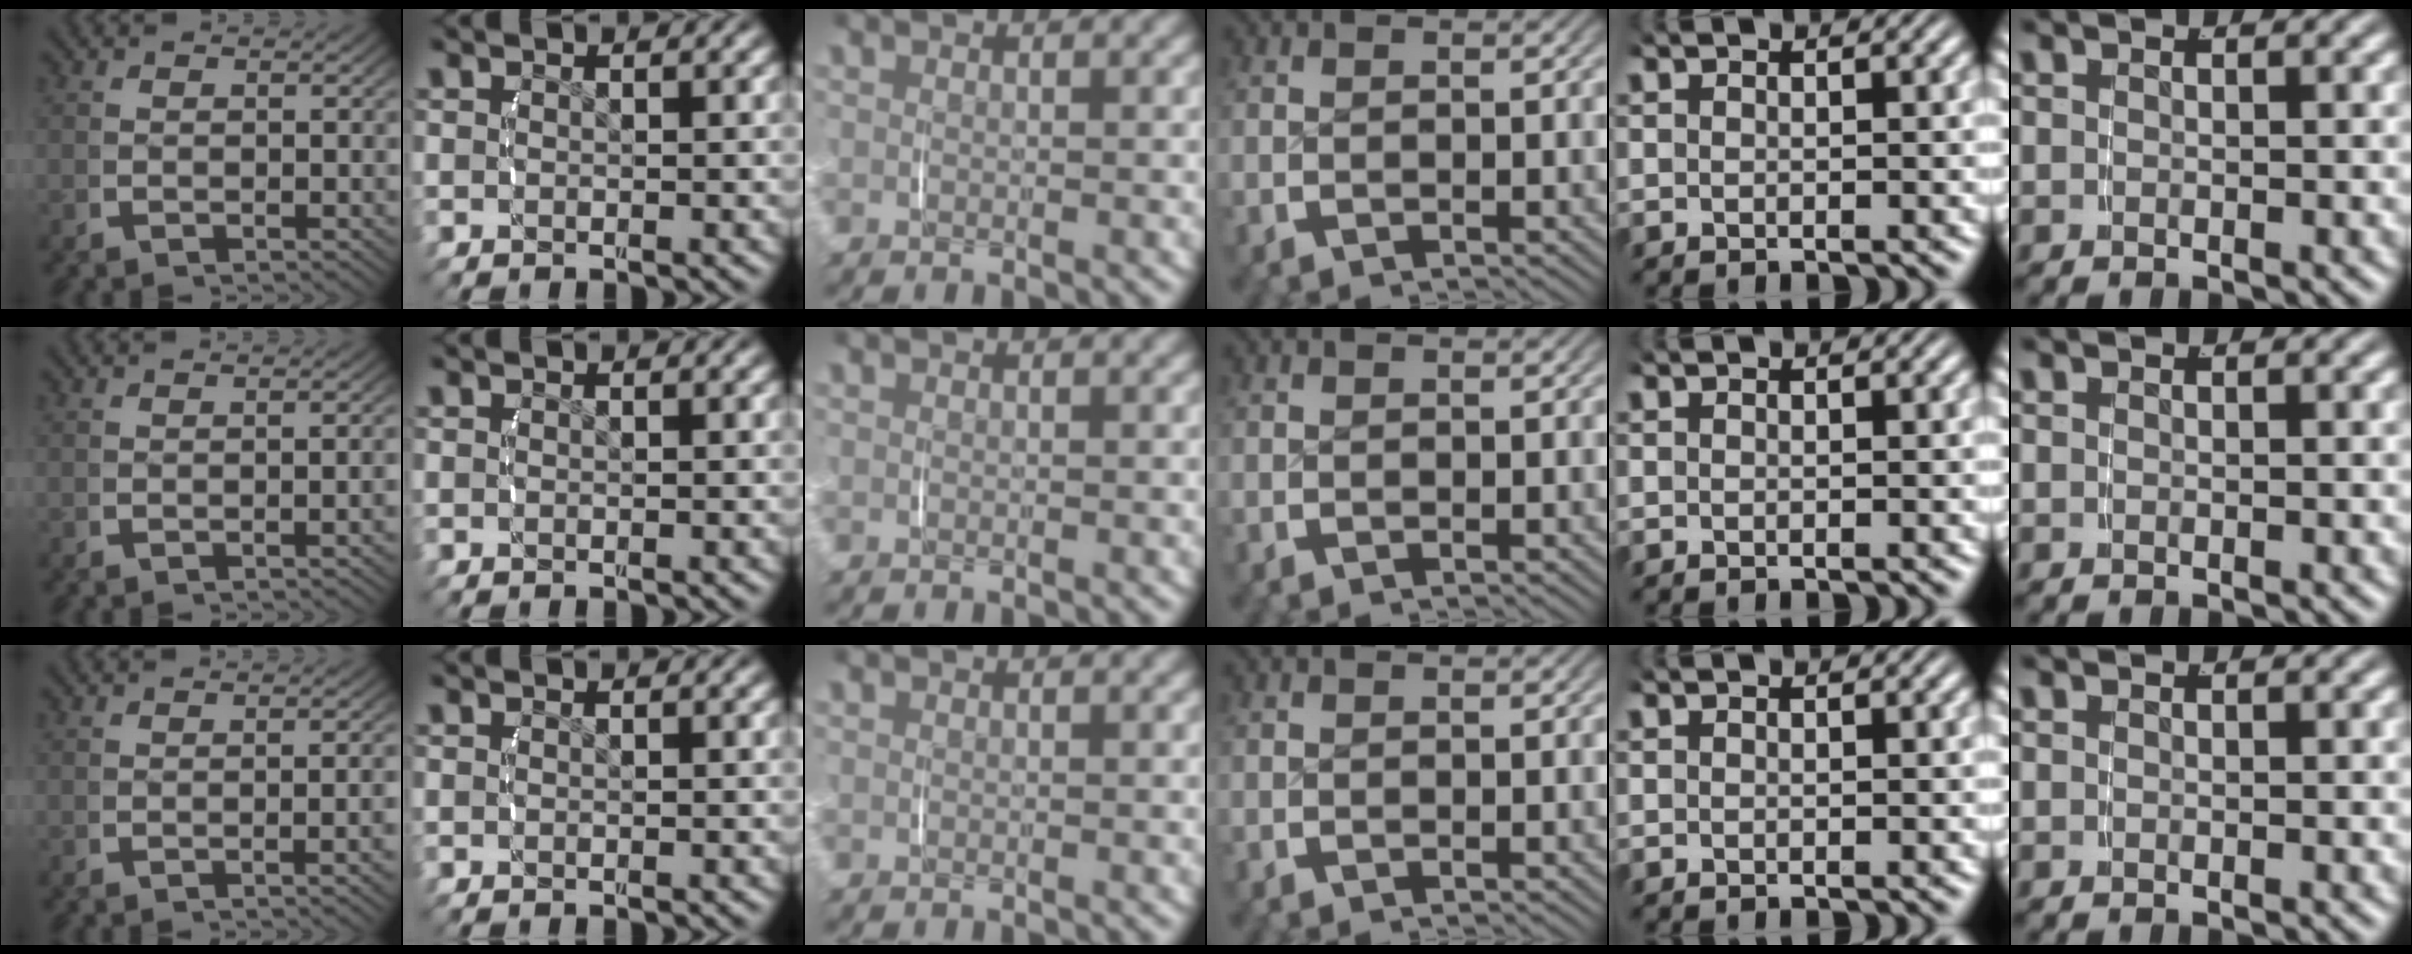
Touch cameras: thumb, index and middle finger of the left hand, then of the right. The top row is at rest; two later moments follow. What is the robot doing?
{"motion": "lift_and_place", "object": "measuring cup"}